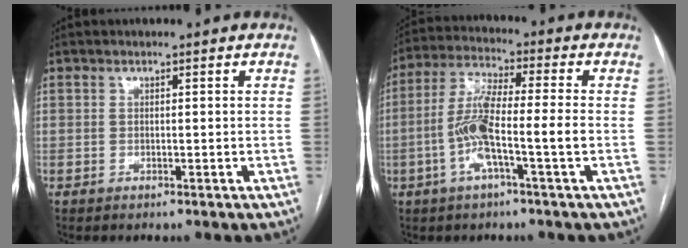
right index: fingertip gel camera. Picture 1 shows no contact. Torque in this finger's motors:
{"motor_torque": [1.87, -0.26, 0.80, 0.21]}